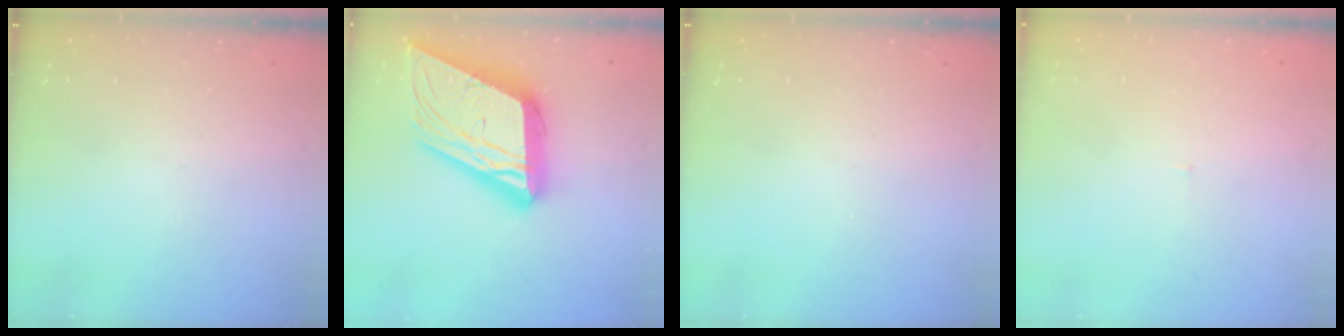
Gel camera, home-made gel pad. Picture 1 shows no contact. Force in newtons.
{"total": 27.2, "press": 26.9, "slide": 4.5}
{"total": 0.0}
{"total": 3.0, "press": 3.0, "slide": 0.2}